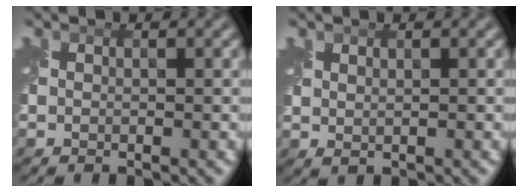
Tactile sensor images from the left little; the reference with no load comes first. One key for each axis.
{"total": 0.8, "fx": 0.6, "fy": 0.3, "fz": 0.4, "tx": -0.013, "ty": -0.003, "tz": 0.018}